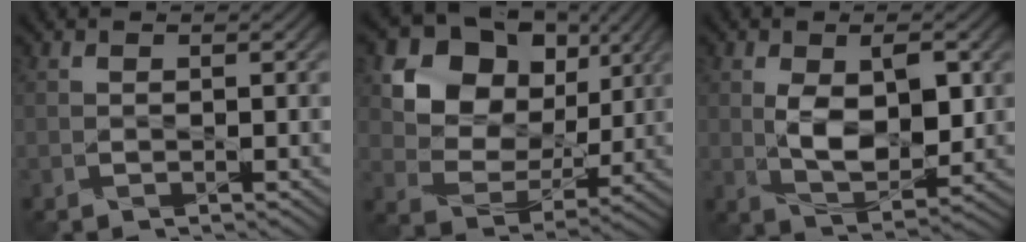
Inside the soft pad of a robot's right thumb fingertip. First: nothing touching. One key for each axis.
{"total": 12.2, "fx": 4.8, "fy": 9.3, "fz": 6.3, "tx": -0.134, "ty": 0.000, "tz": 0.081}
{"total": 7.7, "fx": 0.8, "fy": 4.1, "fz": 6.5, "tx": -0.126, "ty": -0.010, "tz": 0.020}